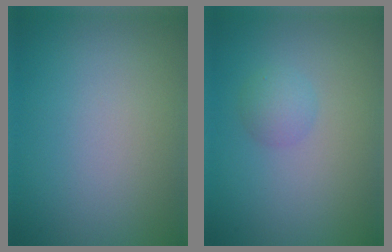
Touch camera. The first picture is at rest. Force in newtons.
{"total": 1.7, "press": 1.7, "slide": 0.1}